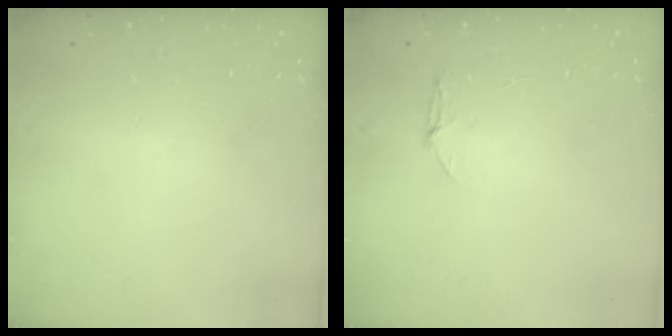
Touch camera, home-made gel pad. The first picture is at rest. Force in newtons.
{"total": 3.9, "press": 3.9, "slide": 0.5}